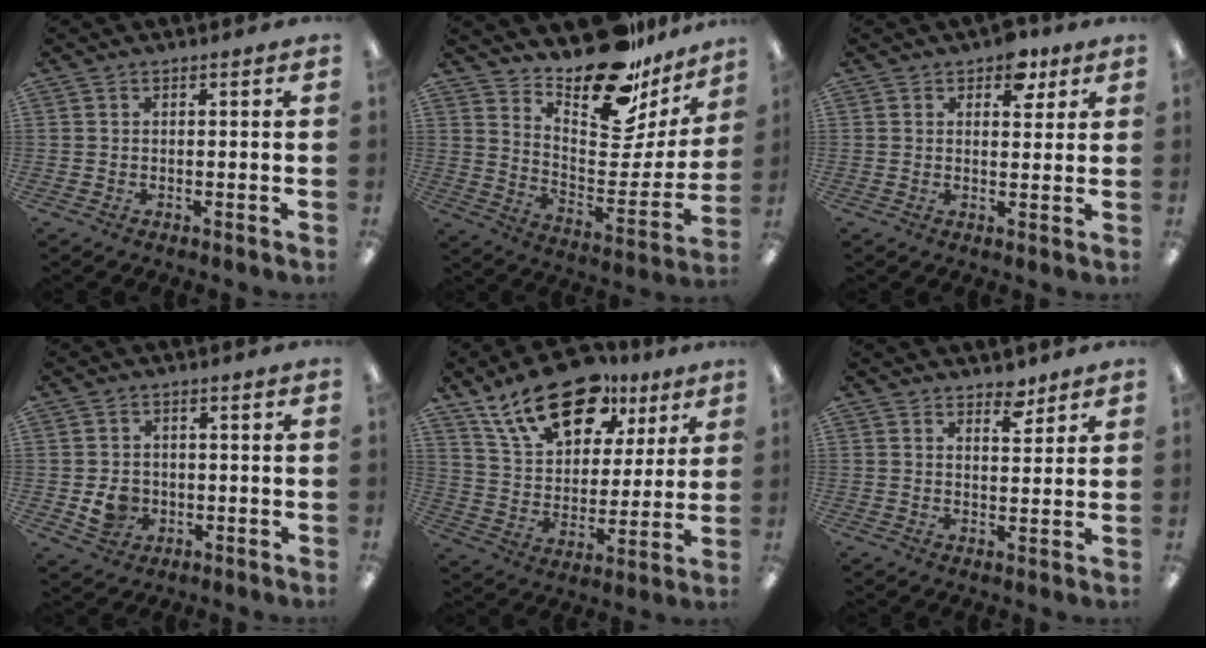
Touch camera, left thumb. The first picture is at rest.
{"total": 21.4, "force": [17.8, 7.5, 9.2], "torque": [-0.117, -0.138, 0.299]}
{"total": 5.9, "force": [3.8, 3.4, 3.1], "torque": [-0.021, -0.014, 0.061]}
{"total": 5.3, "force": [-0.9, 4.7, 2.1], "torque": [-0.022, 0.001, -0.016]}
{"total": 20.6, "force": [13.4, 10.8, 11.3], "torque": [-0.187, -0.063, 0.235]}
{"total": 4.6, "force": [3.8, 2.0, 1.6], "torque": [0.001, -0.030, 0.063]}